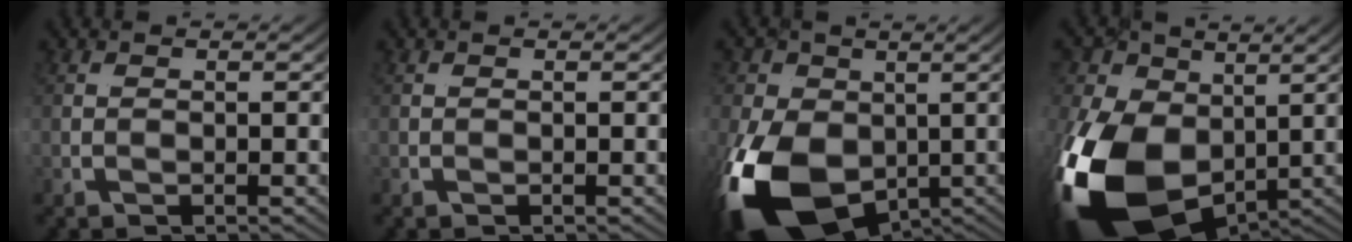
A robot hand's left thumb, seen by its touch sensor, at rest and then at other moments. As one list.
[{"total": 0.0}, {"total": 16.6, "force": [-2.5, 12.2, 11.0], "torque": [-0.227, -0.042, -0.038]}, {"total": 18.6, "force": [-3.1, 13.2, 12.8], "torque": [-0.281, -0.052, -0.043]}]